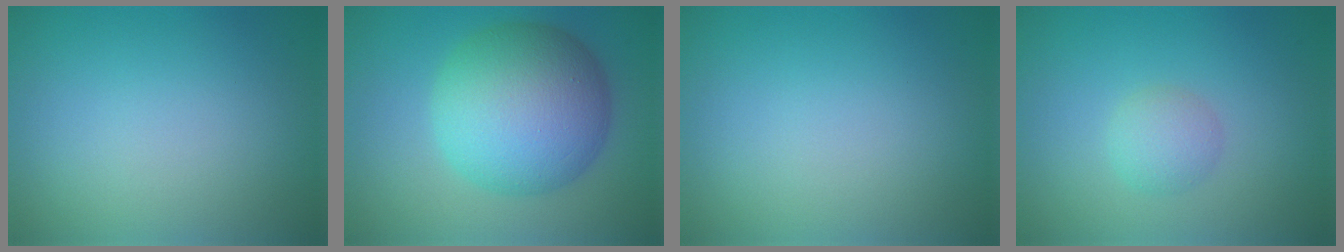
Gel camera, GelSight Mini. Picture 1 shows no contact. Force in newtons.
{"total": 10.8, "press": 10.8, "slide": 0.2}
{"total": 0.0}
{"total": 2.0, "press": 2.0, "slide": 0.0}